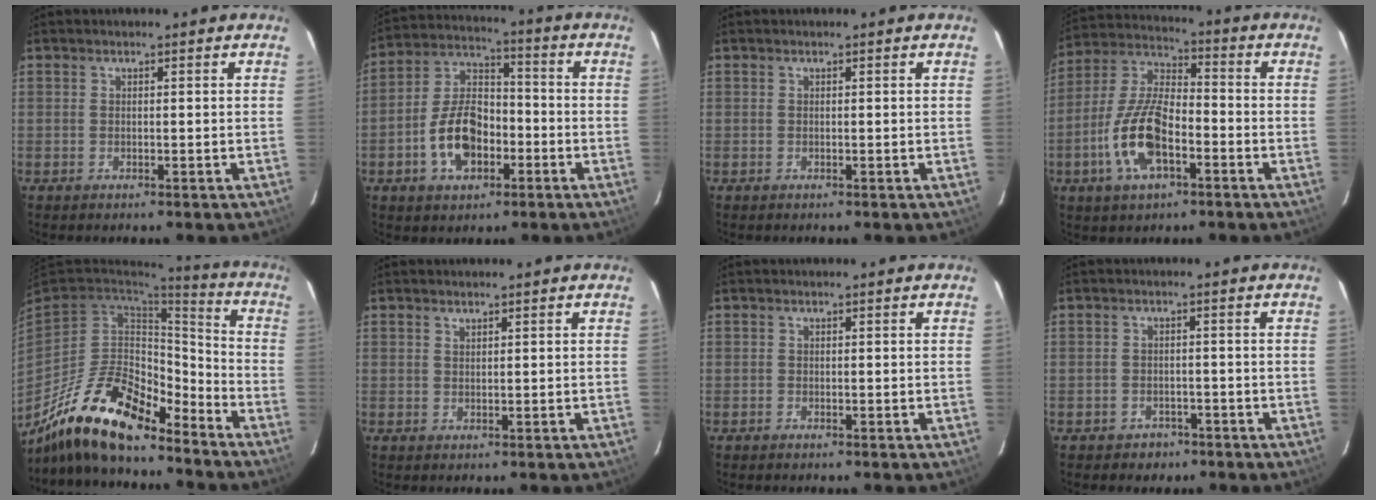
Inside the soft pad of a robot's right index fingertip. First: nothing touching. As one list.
[{"total": 12.2, "force": [-4.5, 7.4, 8.6], "torque": [-0.173, 0.024, -0.073]}, {"total": 0.0}, {"total": 13.8, "force": [-5.2, 6.0, 11.3], "torque": [-0.243, 0.002, -0.100]}, {"total": 19.8, "force": [-15.1, 6.7, 10.9], "torque": [-0.220, -0.005, -0.273]}, {"total": 0.7, "force": [0.7, 0.2, 0.1], "torque": [-0.004, 0.001, 0.013]}, {"total": 0.0}, {"total": 3.9, "force": [-2.6, 2.9, 0.4], "torque": [-0.019, 0.008, -0.034]}]